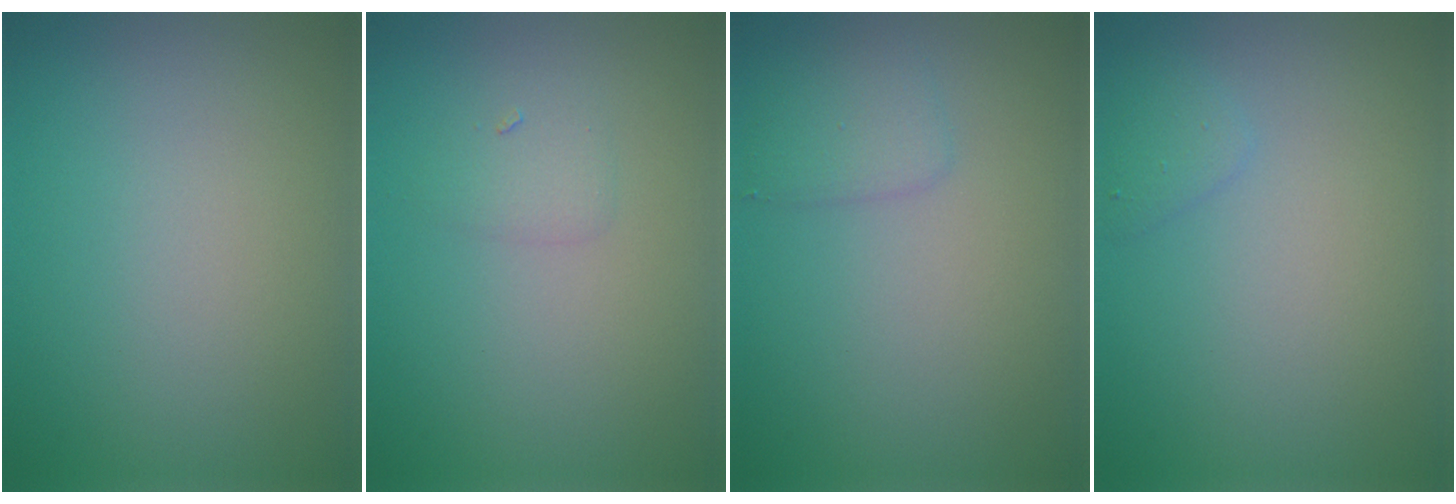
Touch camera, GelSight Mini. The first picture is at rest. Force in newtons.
{"total": 1.2, "press": 1.2, "slide": 0.1}
{"total": 1.7, "press": 1.7, "slide": 0.2}
{"total": 1.1, "press": 1.1, "slide": 0.0}